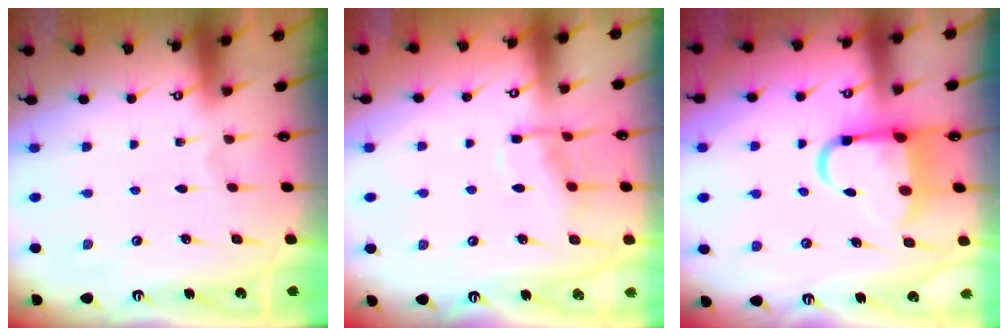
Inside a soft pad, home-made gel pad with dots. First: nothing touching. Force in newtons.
{"total": 7.6, "press": 7.6, "slide": 0.3}
{"total": 9.8, "press": 9.6, "slide": 2.1}